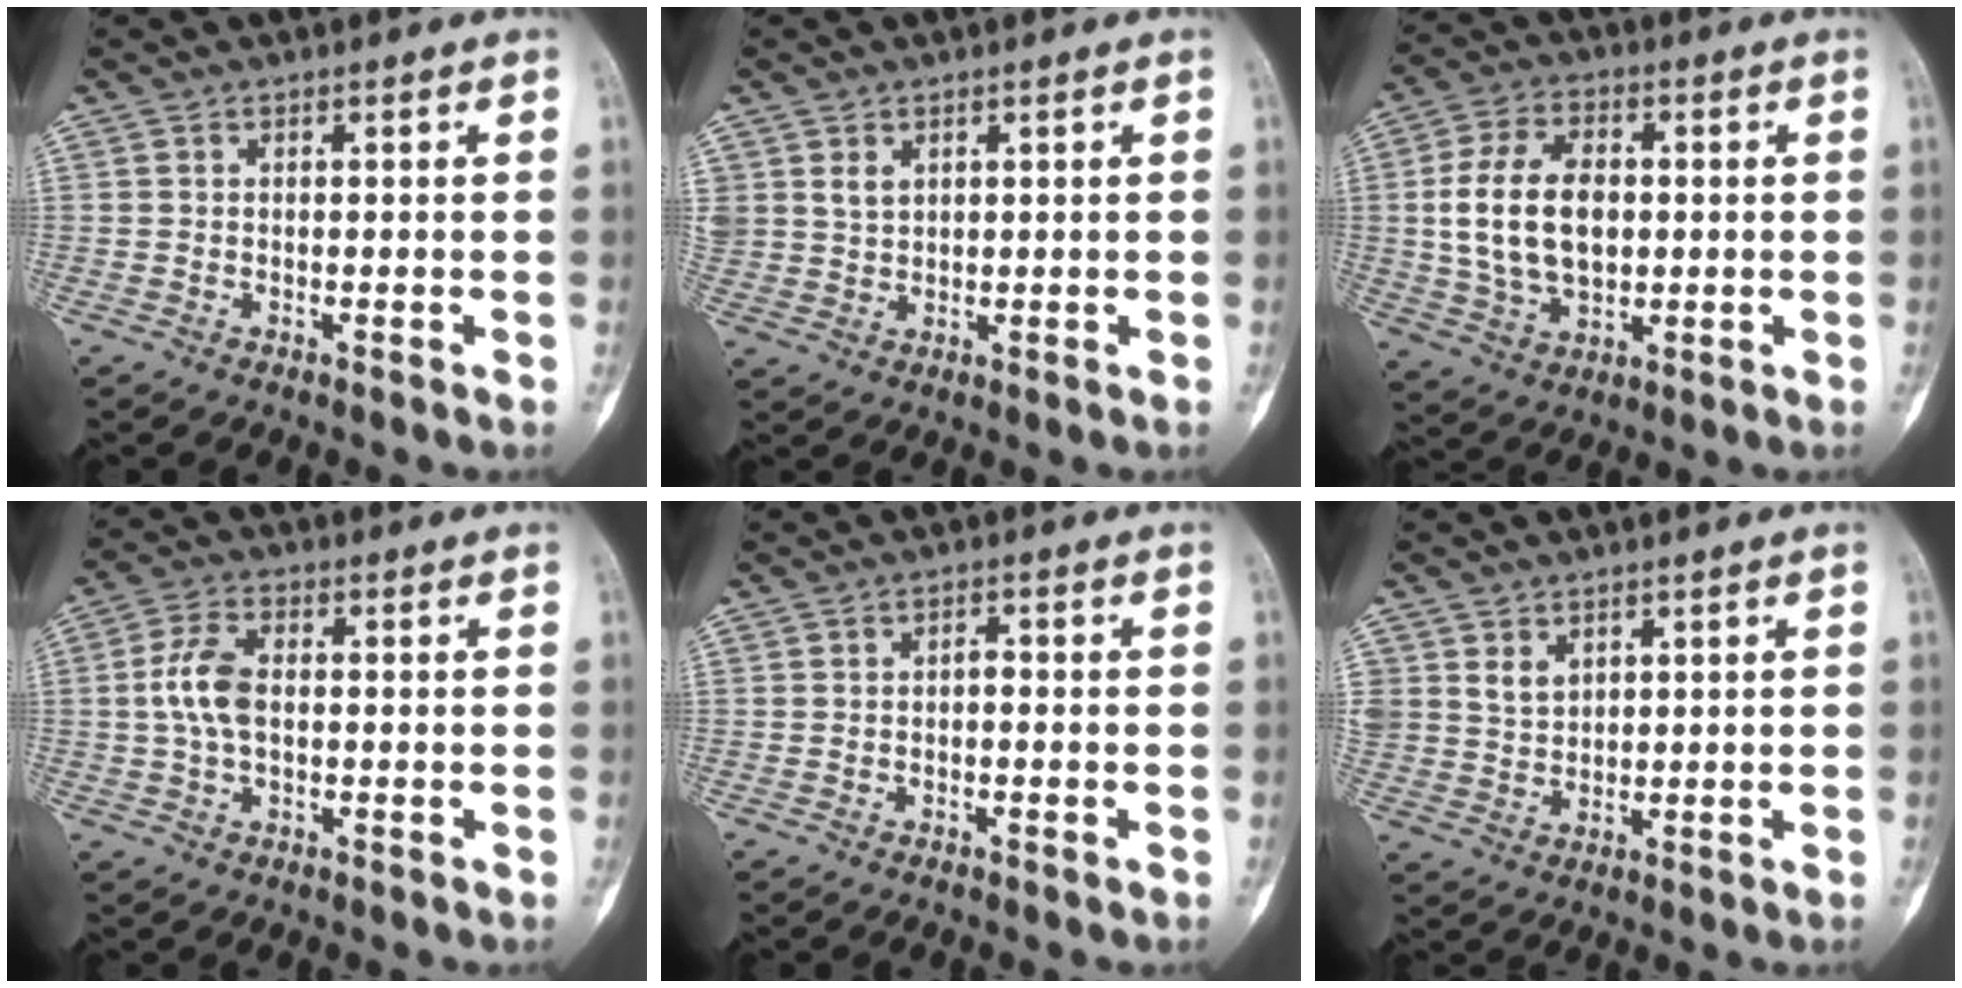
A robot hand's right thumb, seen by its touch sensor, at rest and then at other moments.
{"total": 3.4, "force": [1.7, 2.5, 1.6], "torque": [-0.020, -0.011, 0.041]}
{"total": 14.4, "force": [0.9, 9.2, 11.1], "torque": [-0.193, 0.004, 0.022]}
{"total": 6.9, "force": [0.1, 3.9, 5.6], "torque": [-0.122, 0.015, -0.004]}
{"total": 1.6, "force": [-0.3, 0.8, 1.3], "torque": [-0.014, 0.008, -0.008]}
{"total": 3.9, "force": [2.1, 3.0, 1.5], "torque": [-0.012, -0.018, 0.047]}